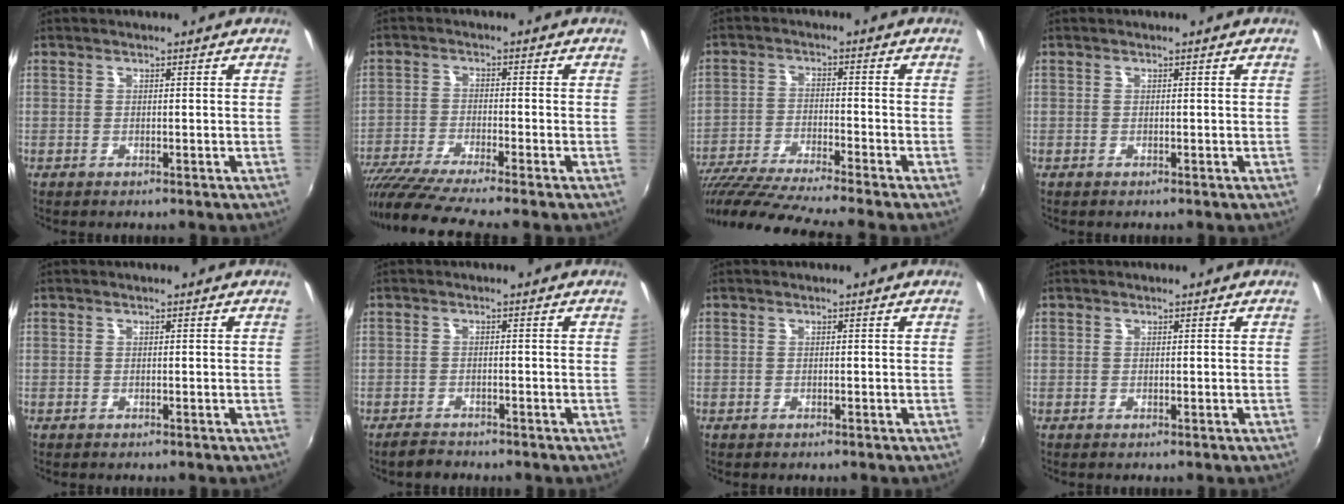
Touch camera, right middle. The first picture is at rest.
{"total": 12.3, "force": [-10.3, -0.4, 6.7], "torque": [-0.143, -0.048, -0.180]}
{"total": 16.1, "force": [-13.9, -1.2, 8.0], "torque": [-0.162, -0.048, -0.241]}
{"total": 0.0}
{"total": 0.0}
{"total": 2.3, "force": [-2.1, 0.7, 0.5], "torque": [-0.019, -0.001, -0.037]}
{"total": 0.0}
{"total": 0.0}